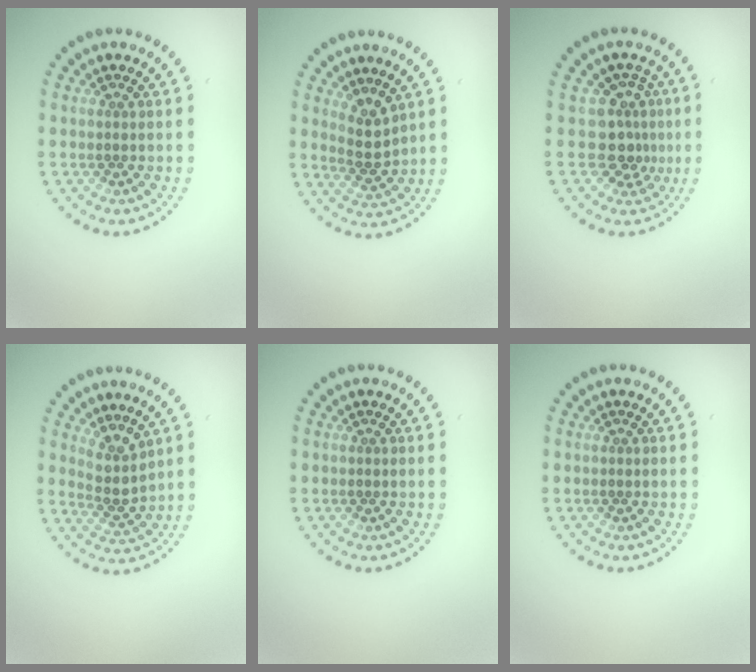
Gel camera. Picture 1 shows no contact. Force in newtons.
{"total": 2.5, "press": 2.0, "slide": 1.5}
{"total": 3.1, "press": 2.3, "slide": 2.1}
{"total": 2.8, "press": 2.2, "slide": 1.8}
{"total": 0.0}
{"total": 0.0}